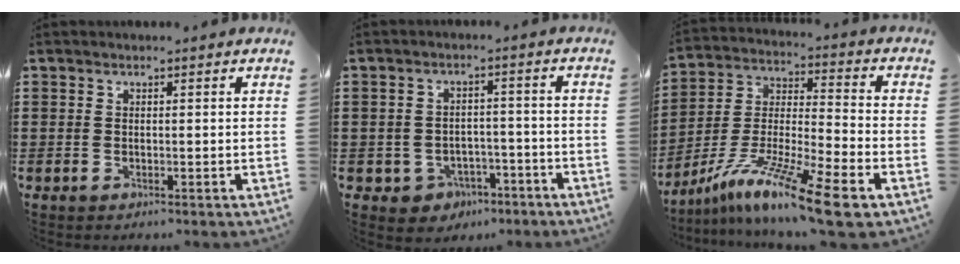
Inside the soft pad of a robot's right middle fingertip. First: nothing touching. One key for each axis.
{"total": 3.3, "fx": -2.5, "fy": 2.0, "fz": 0.5, "tx": -0.018, "ty": 0.007, "tz": -0.054}
{"total": 13.6, "fx": -10.2, "fy": 0.0, "fz": 8.9, "tx": -0.166, "ty": 0.012, "tz": -0.193}